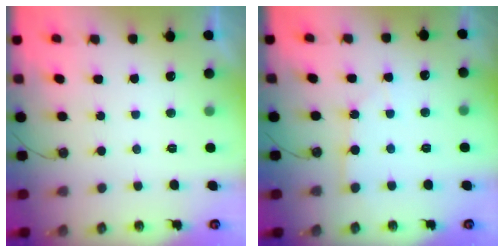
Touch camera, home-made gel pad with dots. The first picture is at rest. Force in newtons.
{"total": 3.2, "press": 3.2, "slide": 0.4}